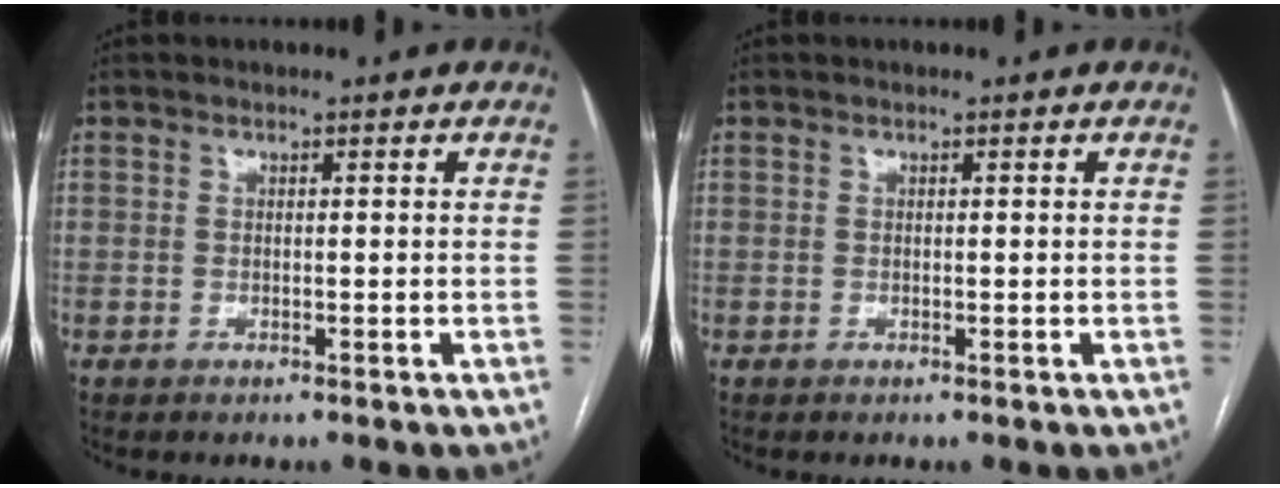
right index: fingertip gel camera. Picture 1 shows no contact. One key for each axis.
{"total": 0.0}